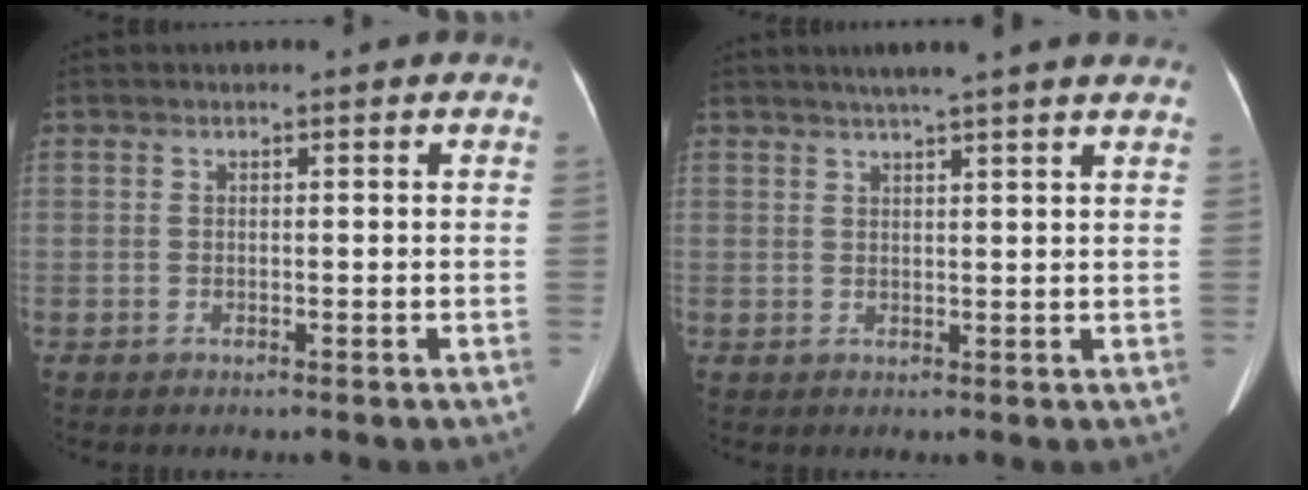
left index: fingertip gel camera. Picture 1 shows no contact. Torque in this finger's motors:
{"motor_torque": [0.23, -0.43, 0.05, 0.07]}